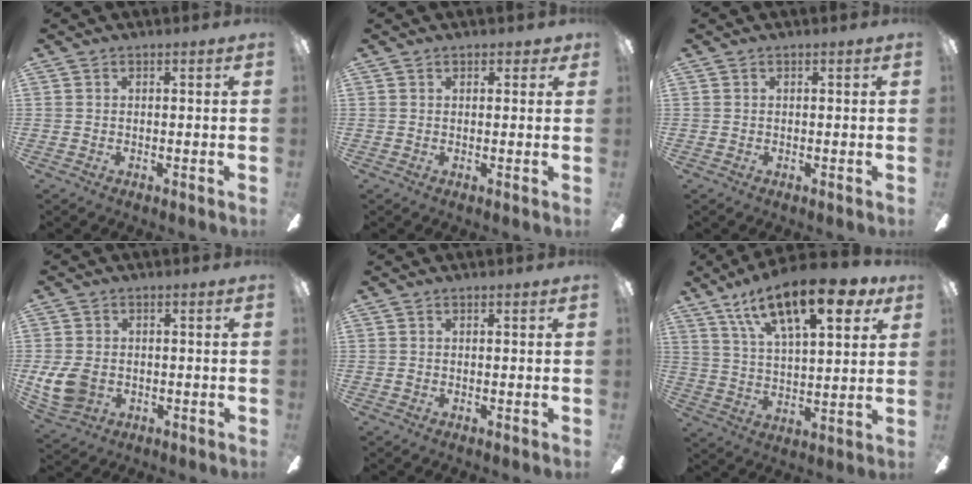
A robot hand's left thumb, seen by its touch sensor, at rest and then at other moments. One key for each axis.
{"total": 1.7, "fx": 1.0, "fy": 1.0, "fz": 0.9, "tx": -0.003, "ty": -0.003, "tz": 0.015}
{"total": 0.0}
{"total": 8.1, "fx": -0.9, "fy": 6.2, "fz": 5.1, "tx": -0.115, "ty": 0.005, "tz": -0.015}
{"total": 0.0}
{"total": 20.1, "fx": 11.8, "fy": 7.8, "fz": 14.4, "tx": -0.225, "ty": -0.046, "tz": 0.189}